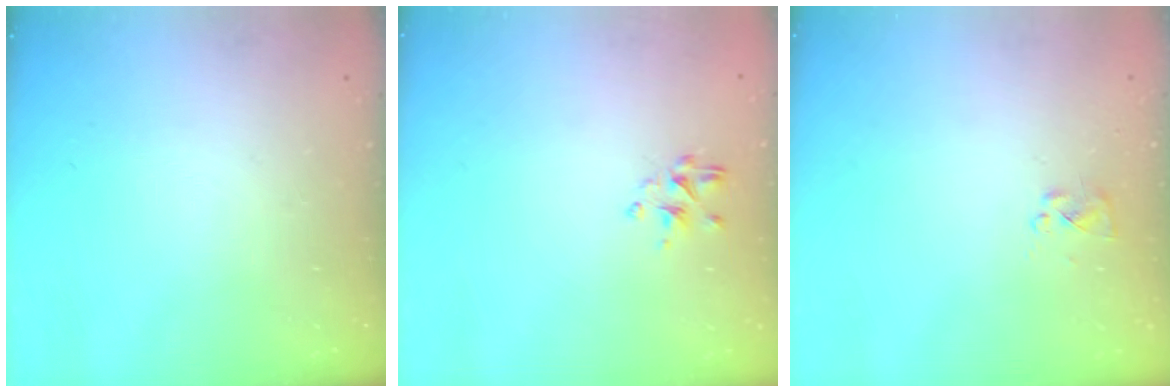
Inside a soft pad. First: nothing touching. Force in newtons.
{"total": 2.3, "press": 2.1, "slide": 0.7}
{"total": 2.5, "press": 2.4, "slide": 0.8}